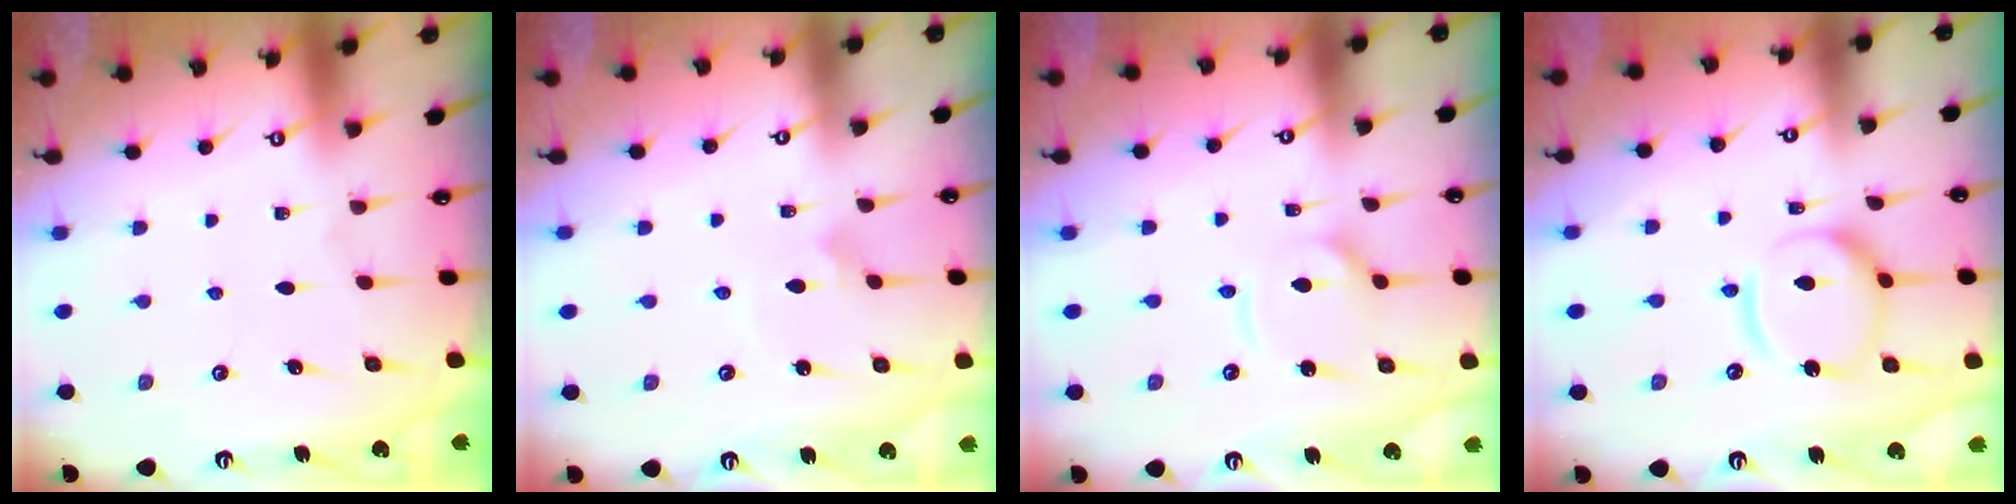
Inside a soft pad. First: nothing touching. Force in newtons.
{"total": 2.4, "press": 2.4, "slide": 0.1}
{"total": 5.1, "press": 5.0, "slide": 0.9}
{"total": 13.0, "press": 12.9, "slide": 1.5}